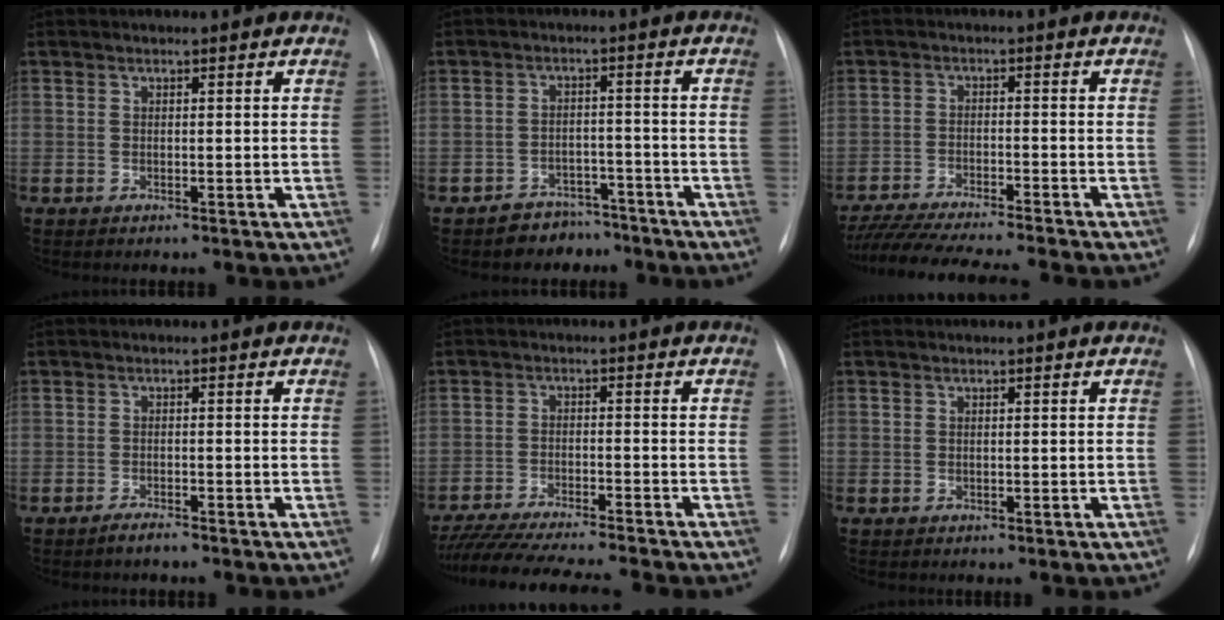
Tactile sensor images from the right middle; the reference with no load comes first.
{"total": 5.2, "force": [-4.2, 3.0, 0.4], "torque": [-0.003, 0.011, -0.062]}
{"total": 15.3, "force": [-13.7, 0.1, 6.8], "torque": [-0.114, -0.024, -0.215]}
{"total": 1.6, "force": [-1.4, 0.0, 0.8], "torque": [-0.023, -0.004, -0.027]}
{"total": 16.1, "force": [-14.4, 0.1, 7.0], "torque": [-0.117, -0.028, -0.224]}
{"total": 0.0}